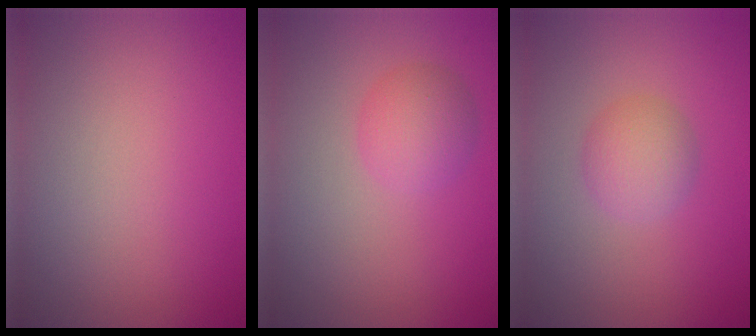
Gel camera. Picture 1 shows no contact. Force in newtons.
{"total": 2.8, "press": 2.8, "slide": 0.1}
{"total": 2.7, "press": 2.7, "slide": 0.0}